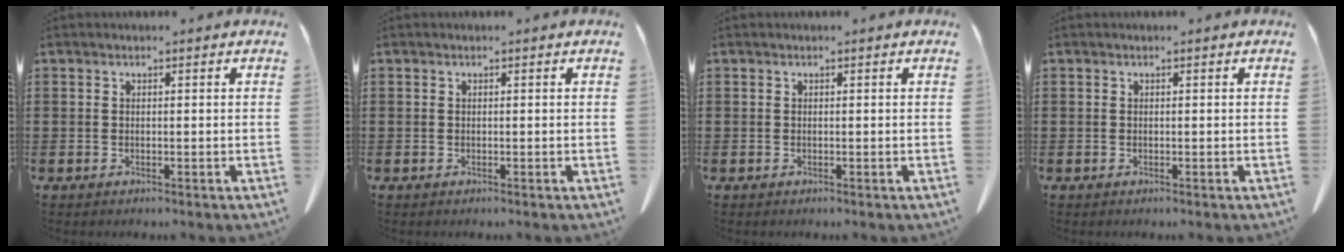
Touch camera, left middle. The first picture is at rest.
{"total": 0.0}
{"total": 0.0}
{"total": 0.0}